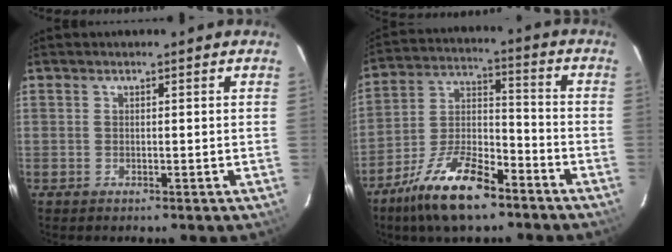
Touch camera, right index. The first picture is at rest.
{"total": 15.5, "force": [-10.5, 5.4, 10.1], "torque": [-0.206, -0.002, -0.193]}